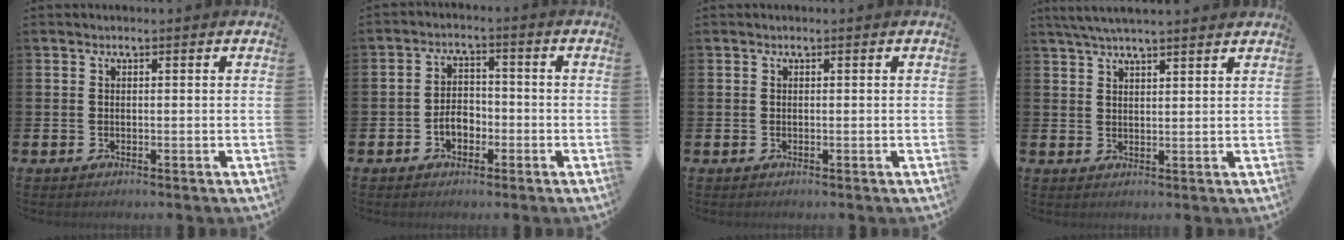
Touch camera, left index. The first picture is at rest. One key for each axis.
{"total": 3.5, "fx": -1.5, "fy": 2.4, "fz": 2.0, "tx": -0.025, "ty": 0.001, "tz": -0.035}
{"total": 0.0}
{"total": 4.4, "fx": 4.0, "fy": 0.2, "fz": 1.7, "tx": -0.037, "ty": -0.009, "tz": 0.073}